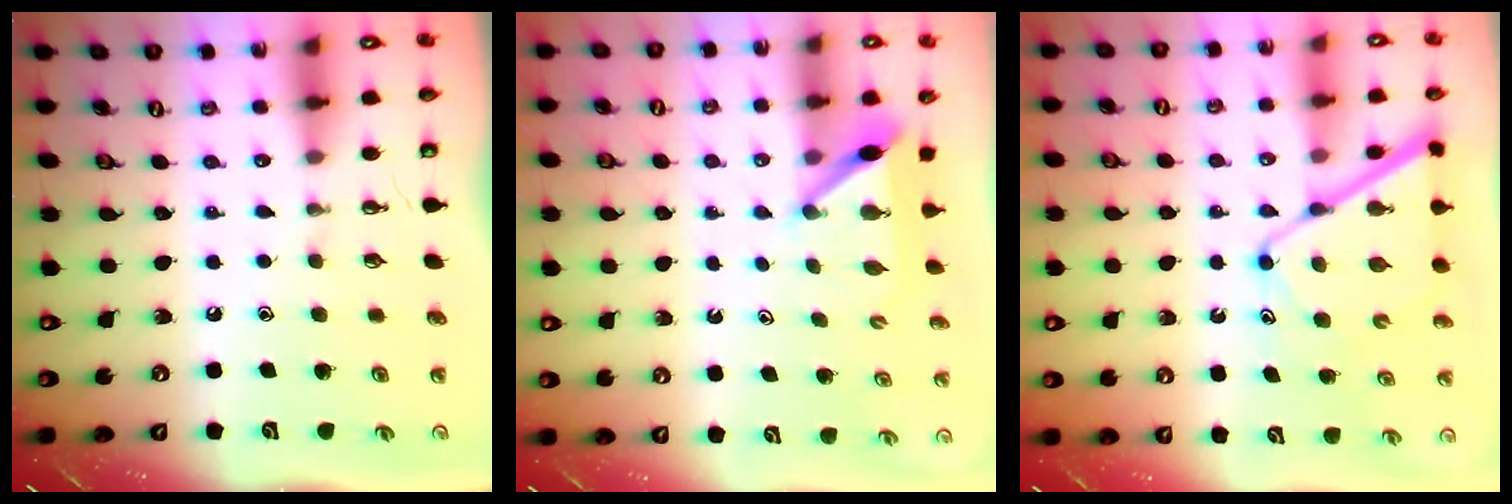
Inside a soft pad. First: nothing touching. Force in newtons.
{"total": 6.1, "press": 6.1, "slide": 0.5}
{"total": 11.5, "press": 11.5, "slide": 1.0}